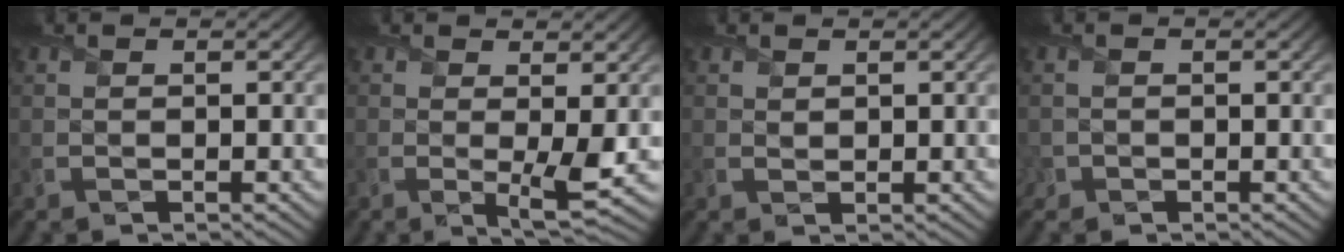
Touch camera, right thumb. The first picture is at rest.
{"total": 3.4, "force": [0.1, 0.5, 3.3], "torque": [-0.065, -0.012, 0.003]}
{"total": 0.9, "force": [0.7, 0.6, 0.3], "torque": [-0.010, -0.002, 0.016]}
{"total": 1.4, "force": [-0.8, 1.1, 0.3], "torque": [-0.006, -0.007, -0.019]}